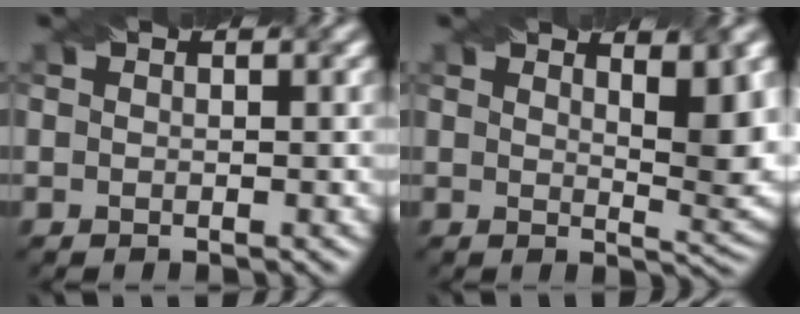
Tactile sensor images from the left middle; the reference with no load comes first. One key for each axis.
{"total": 6.6, "fx": 3.2, "fy": 2.1, "fz": 5.4, "tx": -0.047, "ty": 0.001, "tz": 0.046}